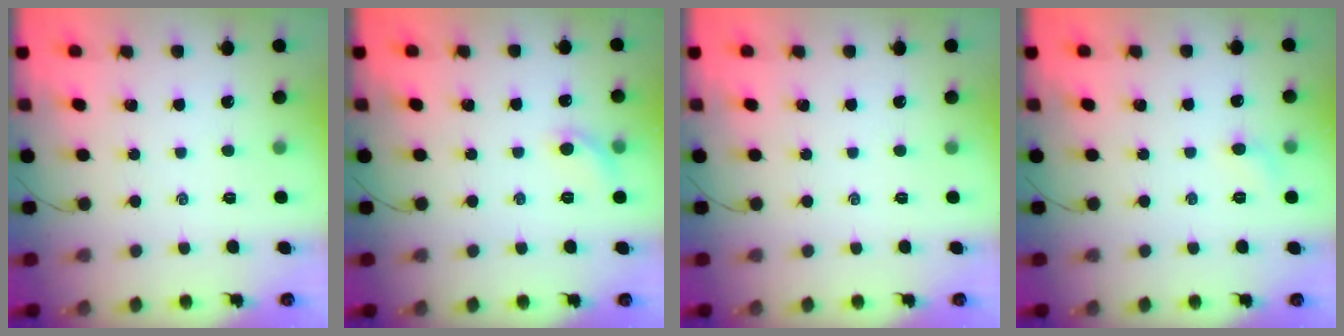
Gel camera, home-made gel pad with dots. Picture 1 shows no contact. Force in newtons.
{"total": 6.0, "press": 5.9, "slide": 1.3}
{"total": 0.0}
{"total": 4.6, "press": 4.3, "slide": 1.6}